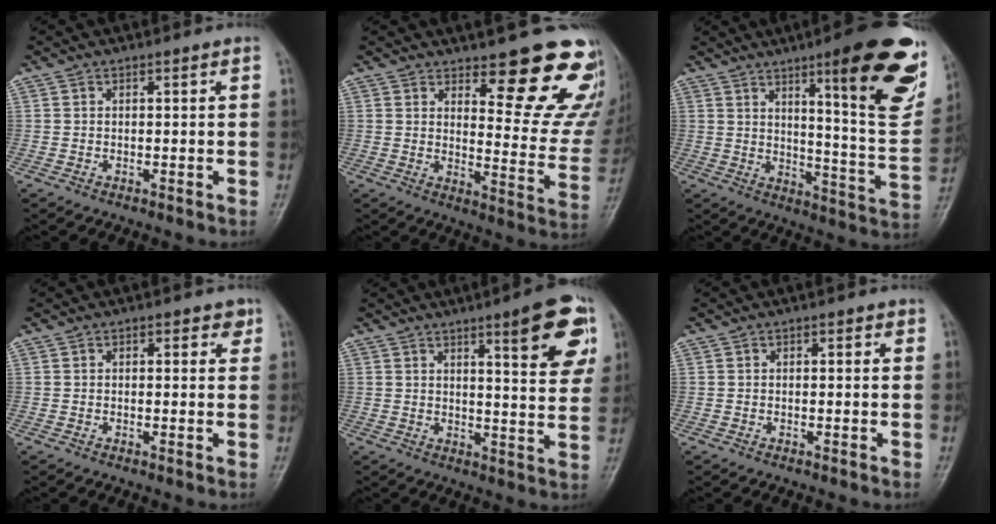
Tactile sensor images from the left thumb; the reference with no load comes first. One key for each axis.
{"total": 18.0, "fx": 12.8, "fy": 5.8, "fz": 11.2, "tx": -0.090, "ty": -0.102, "tz": 0.158}
{"total": 23.8, "fx": 11.8, "fy": 4.5, "fz": 20.1, "tx": -0.232, "ty": -0.054, "tz": 0.167}
{"total": 2.5, "fx": 1.1, "fy": 1.5, "fz": 1.7, "tx": -0.002, "ty": -0.001, "tz": 0.009}
{"total": 12.5, "fx": 6.1, "fy": 2.7, "fz": 10.6, "tx": -0.111, "ty": -0.028, "tz": 0.076}
{"total": 1.2, "fx": 0.5, "fy": 0.7, "fz": 0.8, "tx": -0.003, "ty": 0.001, "tz": 0.004}